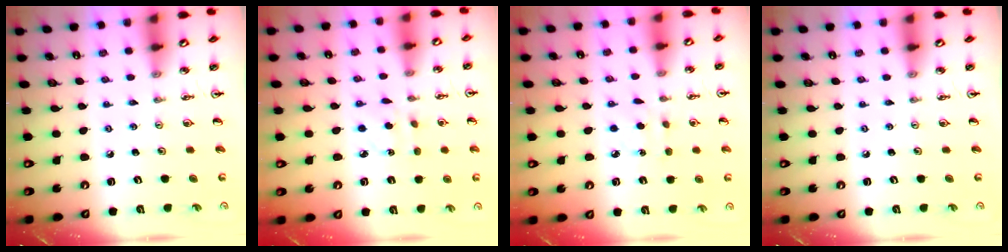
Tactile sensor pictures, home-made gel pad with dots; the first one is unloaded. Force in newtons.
{"total": 3.3, "press": 3.2, "slide": 0.8}
{"total": 5.4, "press": 5.4, "slide": 0.6}
{"total": 0.0}